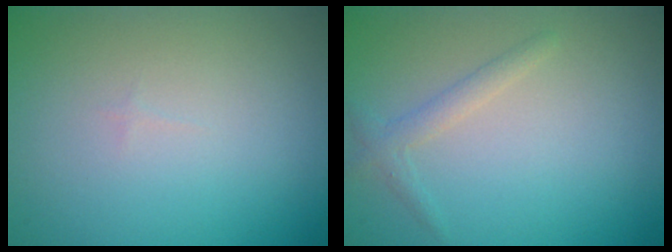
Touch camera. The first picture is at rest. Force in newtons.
{"total": 1.5, "press": 1.4, "slide": 0.1}